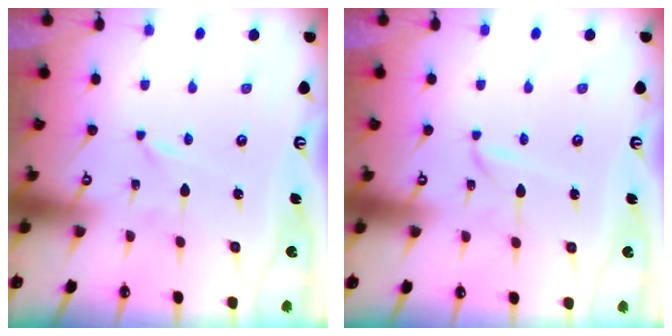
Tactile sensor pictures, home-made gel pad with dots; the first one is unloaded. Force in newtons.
{"total": 2.6, "press": 2.6, "slide": 0.2}